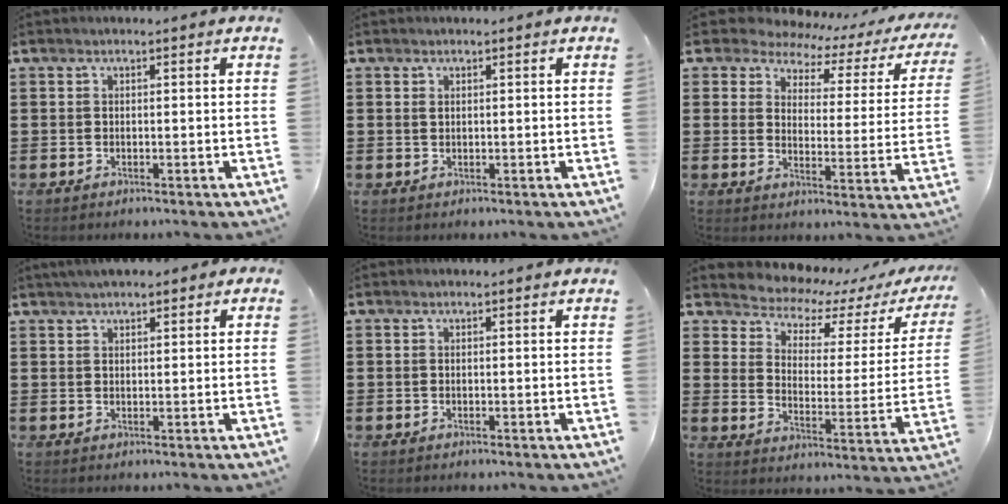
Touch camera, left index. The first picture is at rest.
{"total": 0.7, "force": [0.3, 0.5, 0.4], "torque": [-0.010, 0.002, 0.005]}
{"total": 4.8, "force": [4.2, 2.1, 1.1], "torque": [-0.045, -0.028, 0.068]}
{"total": 2.0, "force": [1.6, 0.6, 1.1], "torque": [-0.025, 0.005, 0.031]}
{"total": 0.0}
{"total": 4.3, "force": [4.1, 1.4, 0.7], "torque": [-0.046, -0.037, 0.063]}